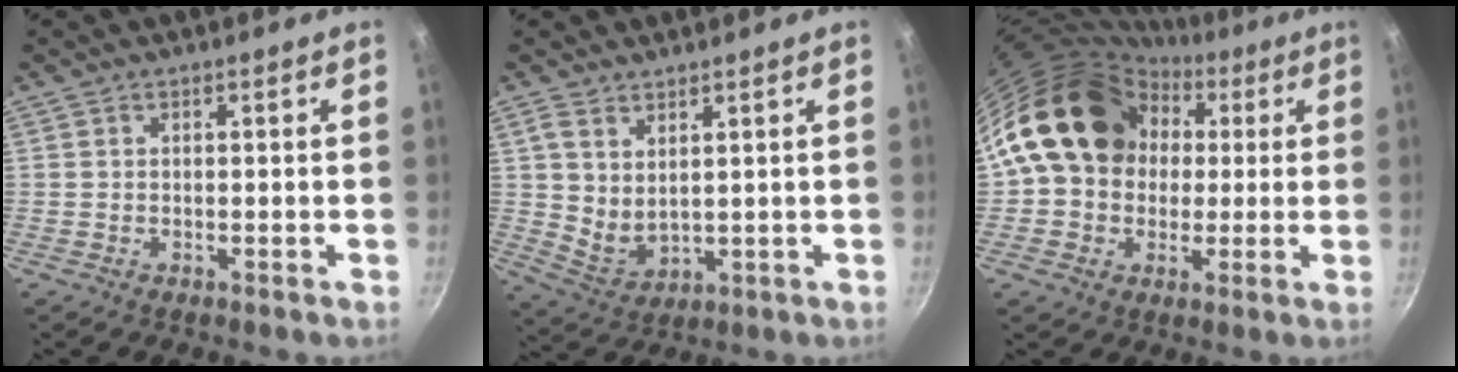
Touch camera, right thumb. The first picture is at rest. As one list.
[{"total": 5.7, "force": [2.5, 3.3, 3.8], "torque": [-0.064, -0.026, 0.057]}, {"total": 18.3, "force": [3.4, 14.9, 10.0], "torque": [-0.140, 0.042, 0.052]}]